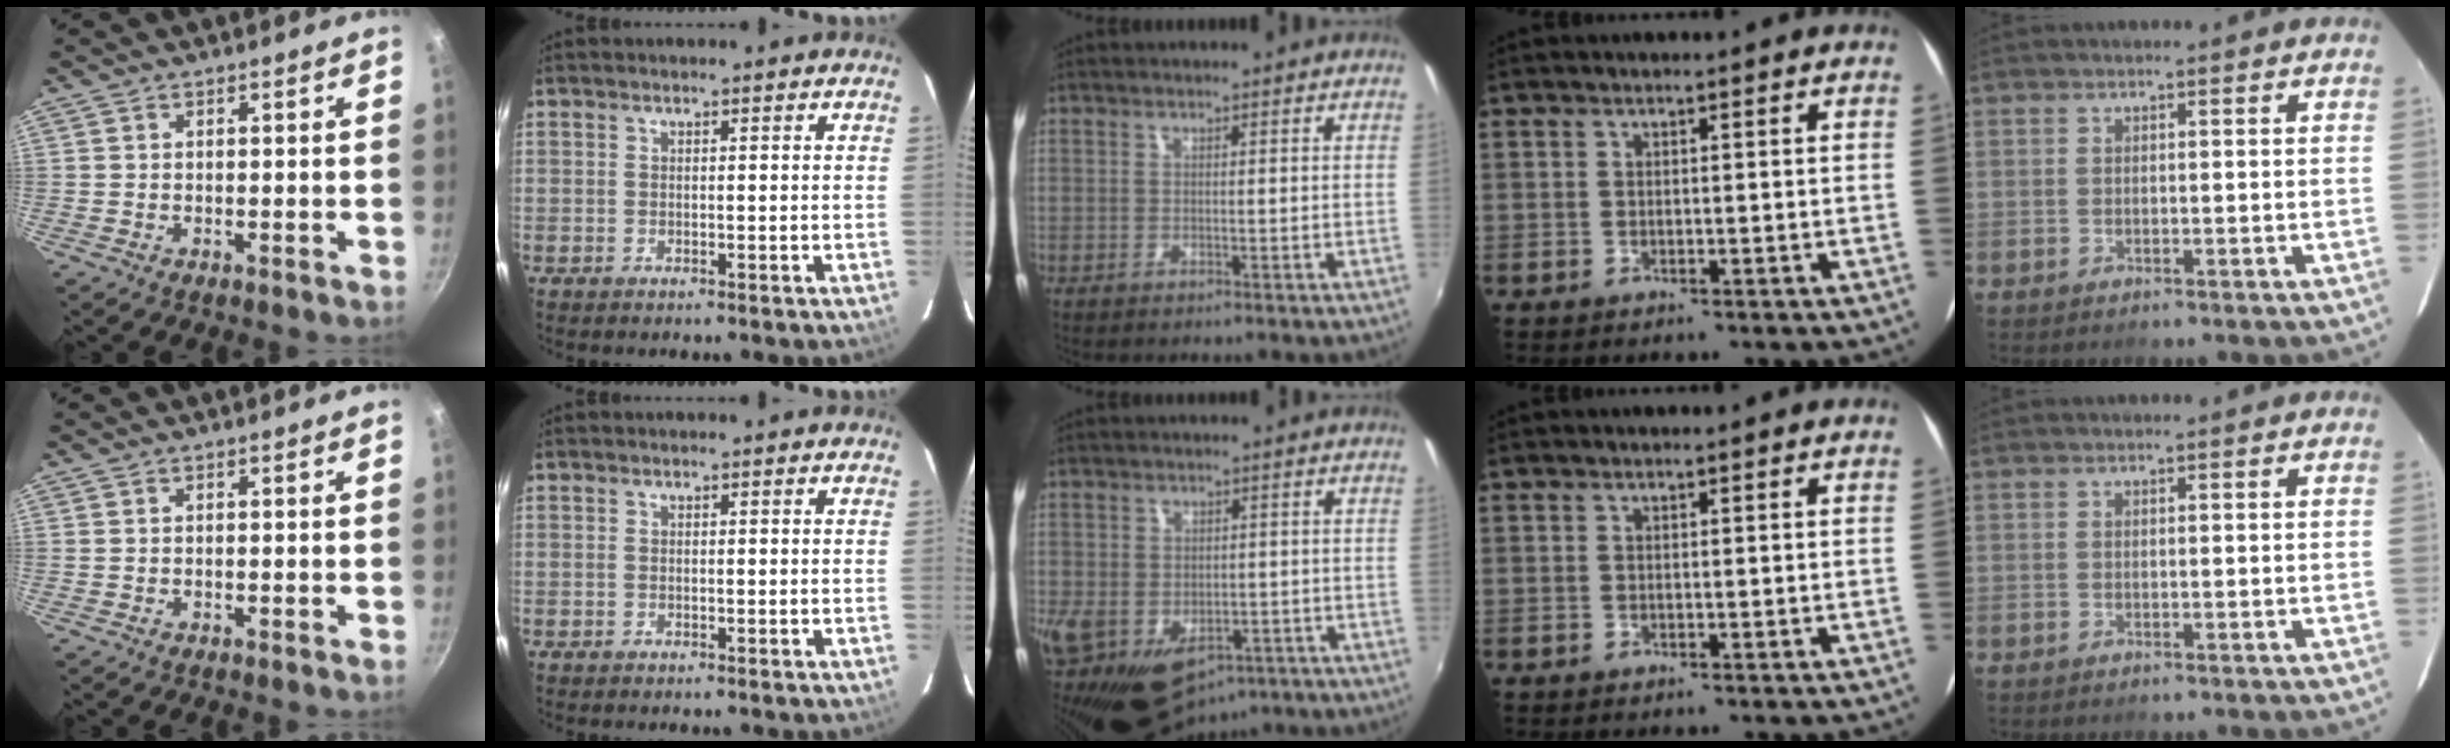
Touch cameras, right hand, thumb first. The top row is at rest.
{"middle": {"total": 18.0, "force": [-8.5, 11.9, 10.5], "torque": [-0.238, -0.045, -0.118]}}